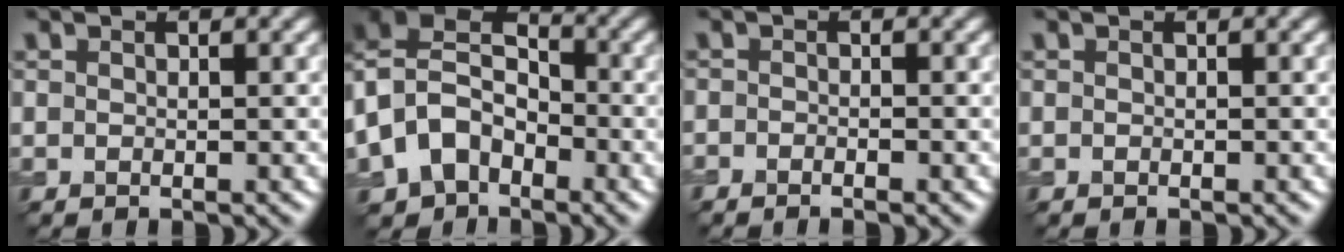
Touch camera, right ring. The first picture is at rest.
{"total": 9.8, "force": [-2.9, 7.4, 5.8], "torque": [-0.111, -0.007, -0.061]}
{"total": 1.1, "force": [-0.9, 0.1, 0.6], "torque": [-0.013, -0.004, -0.017]}
{"total": 0.0}